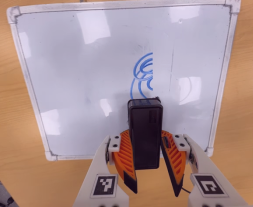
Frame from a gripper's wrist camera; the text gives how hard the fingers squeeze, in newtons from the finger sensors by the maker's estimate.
{"total": 8.9, "left": 9.7, "right": 8.1}